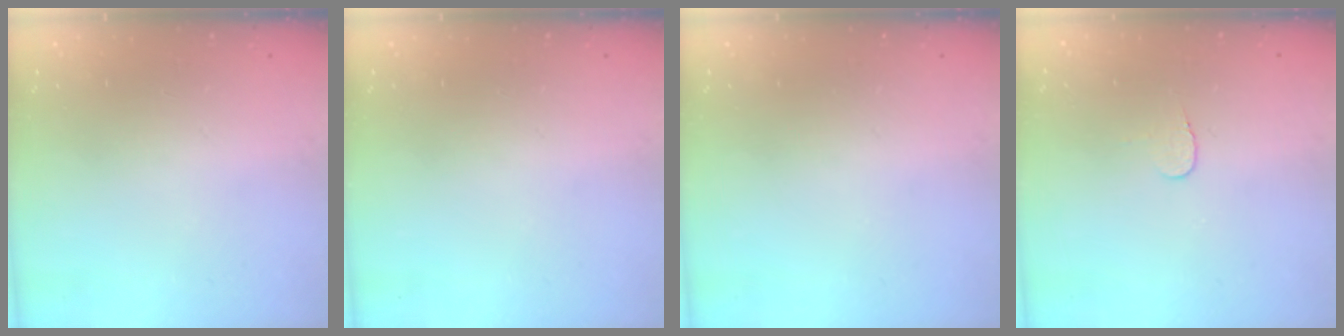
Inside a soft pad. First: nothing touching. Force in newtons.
{"total": 0.0}
{"total": 0.0}
{"total": 3.7, "press": 3.7, "slide": 0.3}